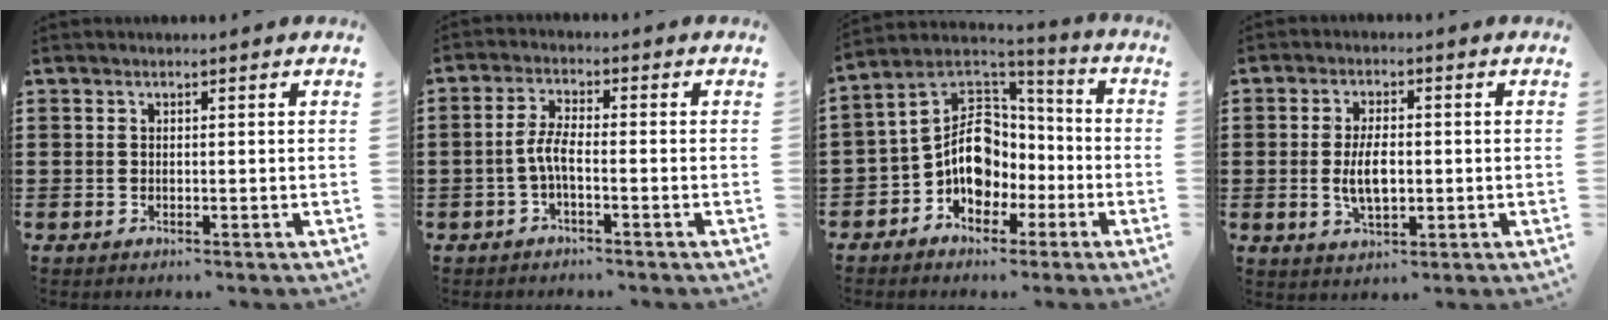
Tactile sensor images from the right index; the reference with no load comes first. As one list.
[{"total": 3.8, "force": [-1.3, 0.9, 3.5], "torque": [-0.085, -0.004, -0.033]}, {"total": 10.2, "force": [-1.2, 8.2, 6.1], "torque": [-0.150, -0.009, -0.027]}, {"total": 5.5, "force": [-0.5, 2.4, 4.9], "torque": [-0.095, 0.002, -0.009]}]